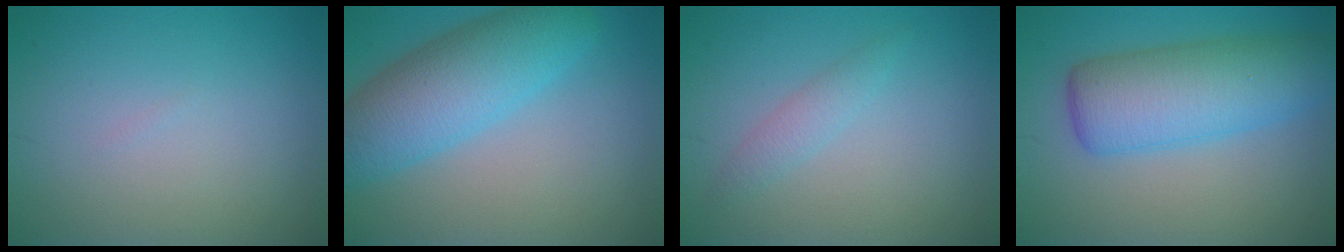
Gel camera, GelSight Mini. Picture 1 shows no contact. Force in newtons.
{"total": 7.6, "press": 7.6, "slide": 0.2}
{"total": 1.5, "press": 1.5, "slide": 0.1}
{"total": 7.6, "press": 7.6, "slide": 0.2}